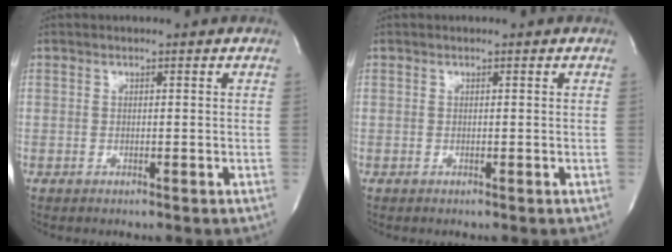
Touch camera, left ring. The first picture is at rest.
{"total": 0.0}